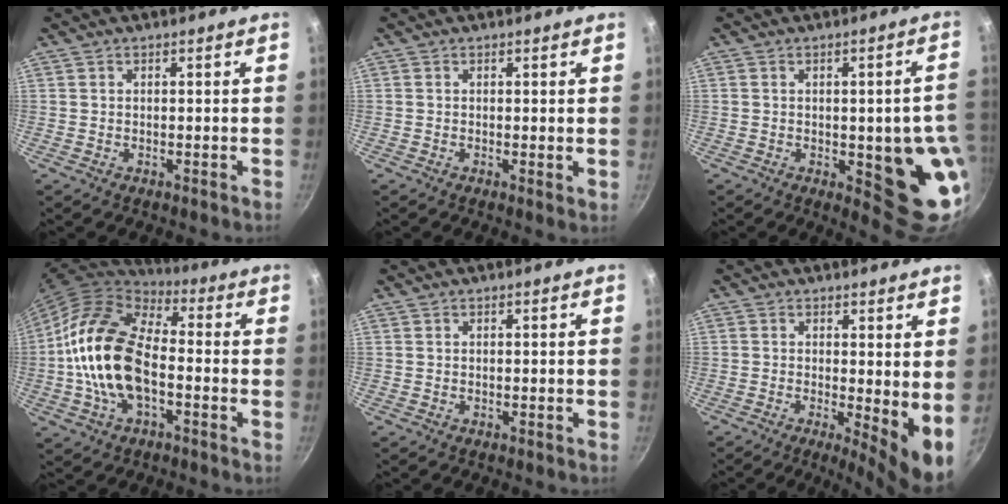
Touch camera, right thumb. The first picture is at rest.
{"total": 0.8, "force": [0.2, 0.2, 0.7], "torque": [-0.011, -0.006, 0.001]}
{"total": 14.5, "force": [-2.2, 4.8, 13.5], "torque": [-0.110, -0.001, -0.022]}
{"total": 19.0, "force": [-2.7, 10.8, 15.4], "torque": [-0.270, 0.031, -0.064]}
{"total": 0.0}
{"total": 7.1, "force": [0.0, 1.9, 6.8], "torque": [-0.089, -0.019, 0.000]}